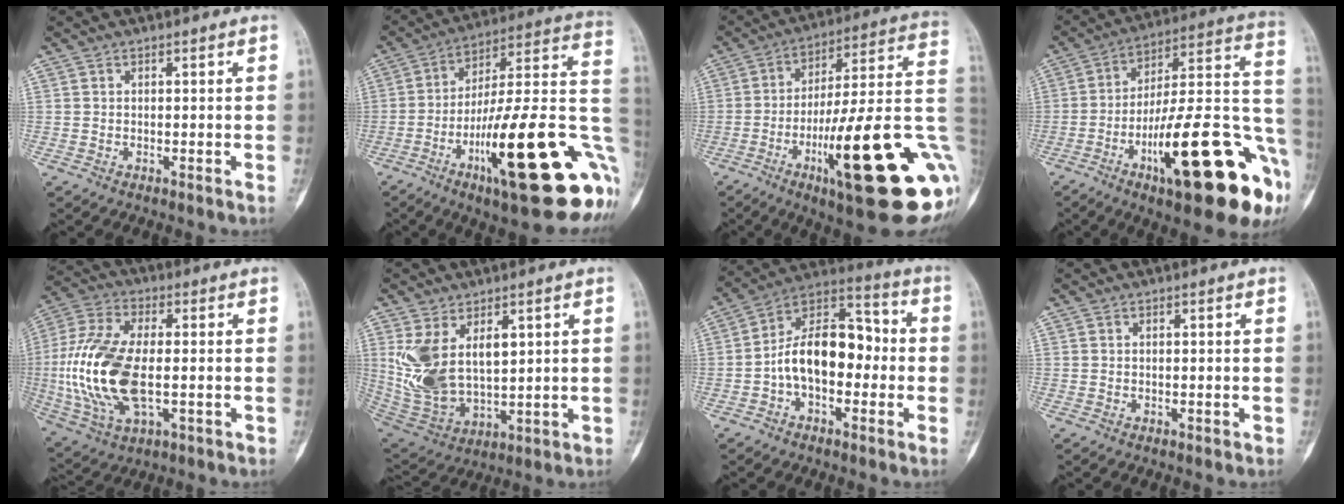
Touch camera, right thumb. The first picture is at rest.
{"total": 32.0, "force": [-9.6, 7.9, 29.4], "torque": [-0.347, 0.032, -0.142]}
{"total": 30.5, "force": [-8.6, 6.6, 28.5], "torque": [-0.341, 0.017, -0.125]}
{"total": 29.6, "force": [-11.4, 7.6, 26.2], "torque": [-0.315, 0.046, -0.167]}
{"total": 19.5, "force": [-1.8, 10.0, 16.7], "torque": [-0.368, 0.001, -0.028]}
{"total": 14.0, "force": [3.7, 8.6, 10.4], "torque": [-0.183, -0.019, 0.096]}
{"total": 15.3, "force": [-2.1, 9.2, 12.0], "torque": [-0.175, 0.051, -0.049]}
{"total": 0.0}